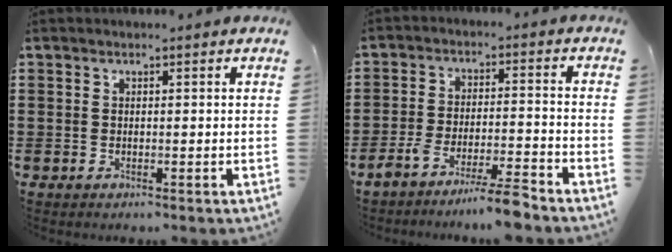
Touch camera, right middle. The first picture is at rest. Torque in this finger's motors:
{"motor_torque": [0.02, -0.29, 0.48, 0.10]}